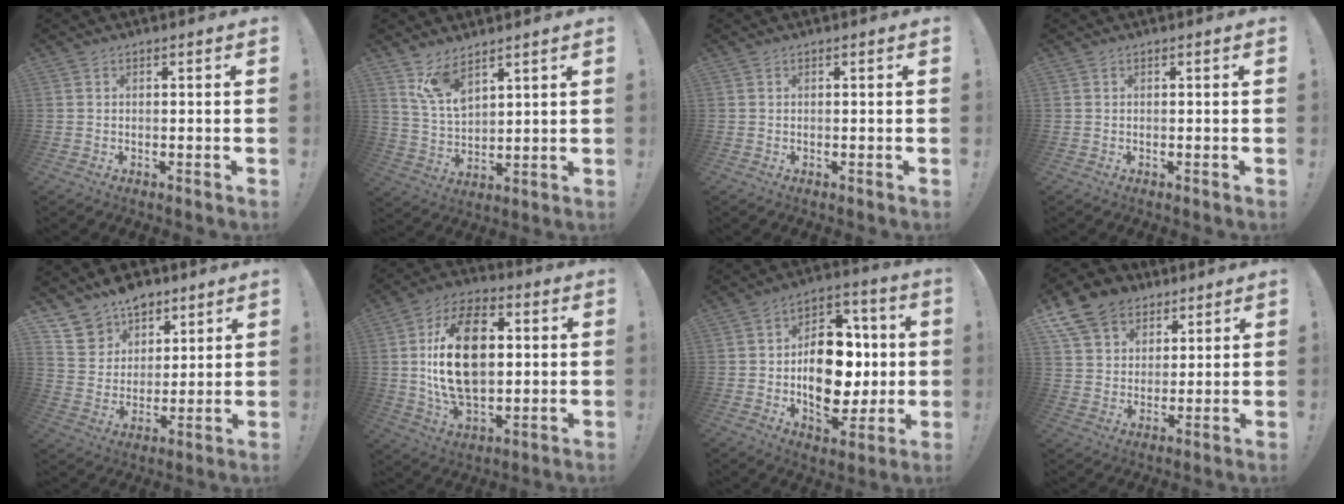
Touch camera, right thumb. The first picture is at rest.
{"total": 9.3, "force": [7.0, 4.1, 4.6], "torque": [-0.099, -0.036, 0.139]}
{"total": 0.0}
{"total": 0.0}
{"total": 11.8, "force": [9.2, 7.3, 1.5], "torque": [-0.029, -0.077, 0.179]}
{"total": 22.2, "force": [2.0, 13.5, 17.5], "torque": [-0.315, 0.000, 0.030]}
{"total": 18.1, "force": [-1.1, 12.5, 13.0], "torque": [-0.176, 0.004, -0.013]}
{"total": 13.0, "force": [7.7, 9.6, 4.3], "torque": [-0.066, -0.049, 0.151]}